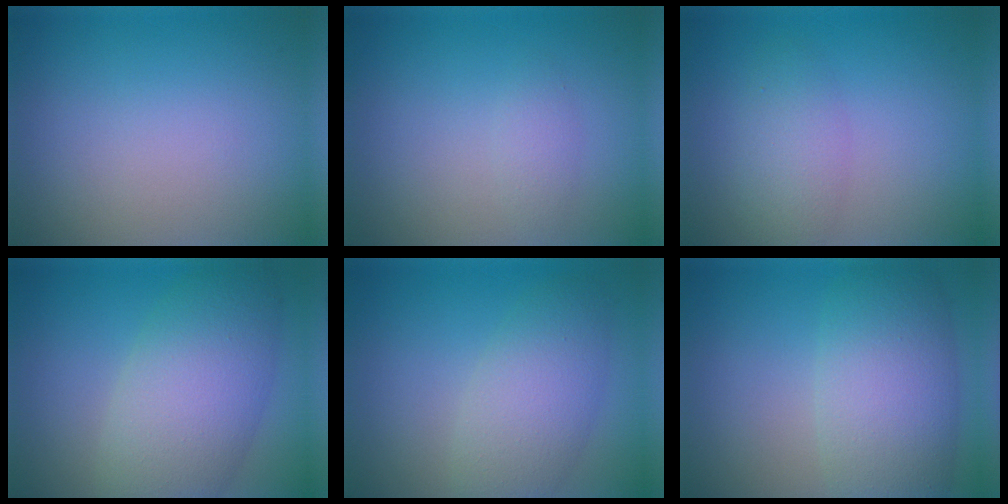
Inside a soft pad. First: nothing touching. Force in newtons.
{"total": 1.1, "press": 1.1, "slide": 0.1}
{"total": 2.6, "press": 2.6, "slide": 0.2}
{"total": 8.1, "press": 8.1, "slide": 0.3}
{"total": 4.8, "press": 4.7, "slide": 0.2}
{"total": 7.4, "press": 7.4, "slide": 0.4}